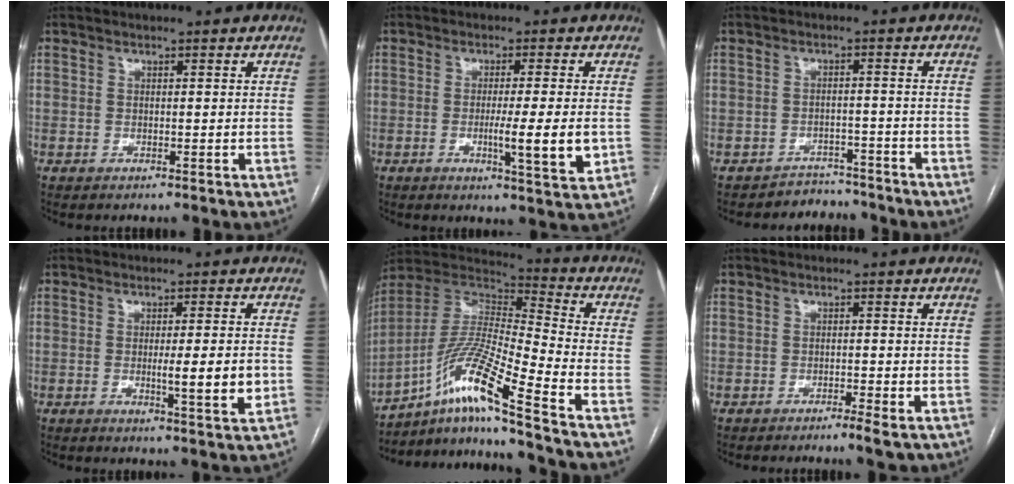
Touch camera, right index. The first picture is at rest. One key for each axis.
{"total": 7.4, "fx": -1.4, "fy": -0.1, "fz": 7.3, "tx": -0.113, "ty": -0.016, "tz": -0.023}
{"total": 4.4, "fx": -3.9, "fy": 1.7, "fz": -1.1, "tx": 0.022, "ty": 0.018, "tz": -0.057}
{"total": 6.3, "fx": -1.1, "fy": -0.1, "fz": 6.2, "tx": -0.090, "ty": -0.011, "tz": -0.015}
{"total": 15.7, "fx": -9.9, "fy": -1.1, "fz": 12.2, "tx": -0.251, "ty": 0.001, "tz": -0.180}
{"total": 2.7, "fx": -1.7, "fy": 0.3, "fz": 2.1, "tx": -0.033, "ty": -0.003, "tz": -0.025}